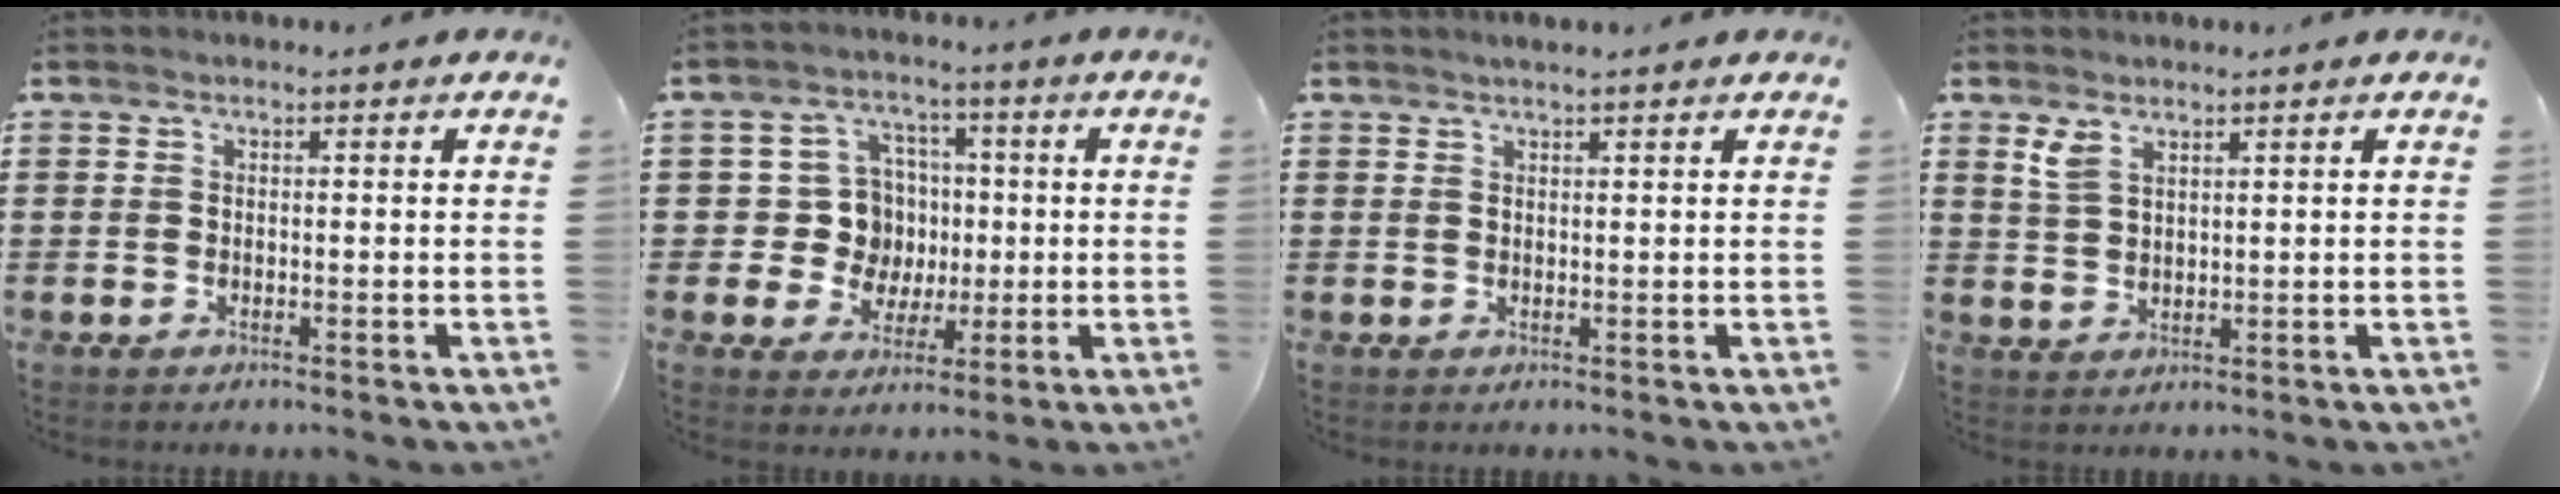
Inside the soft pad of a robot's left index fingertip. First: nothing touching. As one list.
[{"total": 8.3, "force": [0.7, 7.8, 2.8], "torque": [-0.069, 0.015, 0.019]}, {"total": 1.1, "force": [1.0, -0.1, 0.6], "torque": [-0.011, 0.000, 0.018]}, {"total": 2.9, "force": [2.1, 1.2, 1.6], "torque": [-0.037, 0.002, 0.039]}]